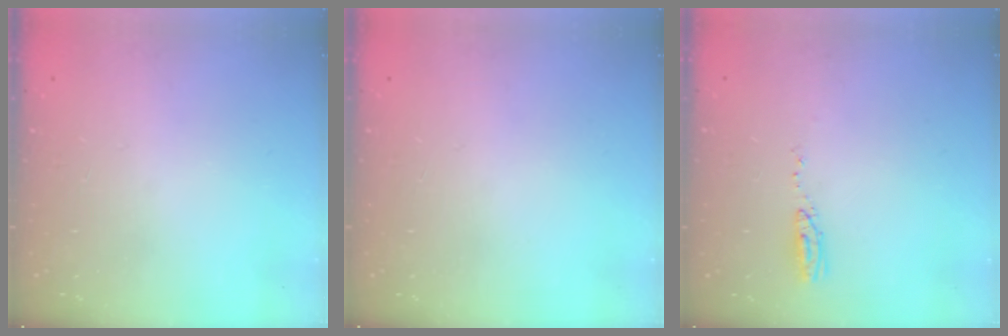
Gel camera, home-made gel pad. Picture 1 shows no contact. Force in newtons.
{"total": 0.0}
{"total": 14.7, "press": 6.3, "slide": 13.3}